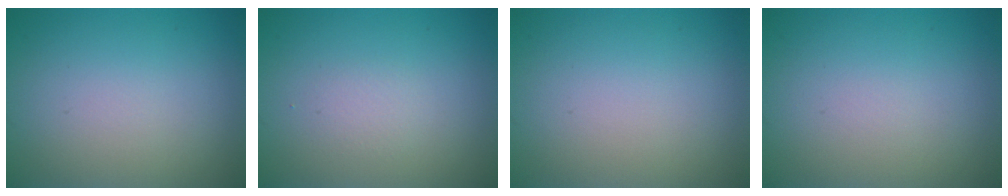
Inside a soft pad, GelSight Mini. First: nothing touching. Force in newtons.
{"total": 1.0, "press": 1.0, "slide": 0.1}
{"total": 0.0}
{"total": 0.0}